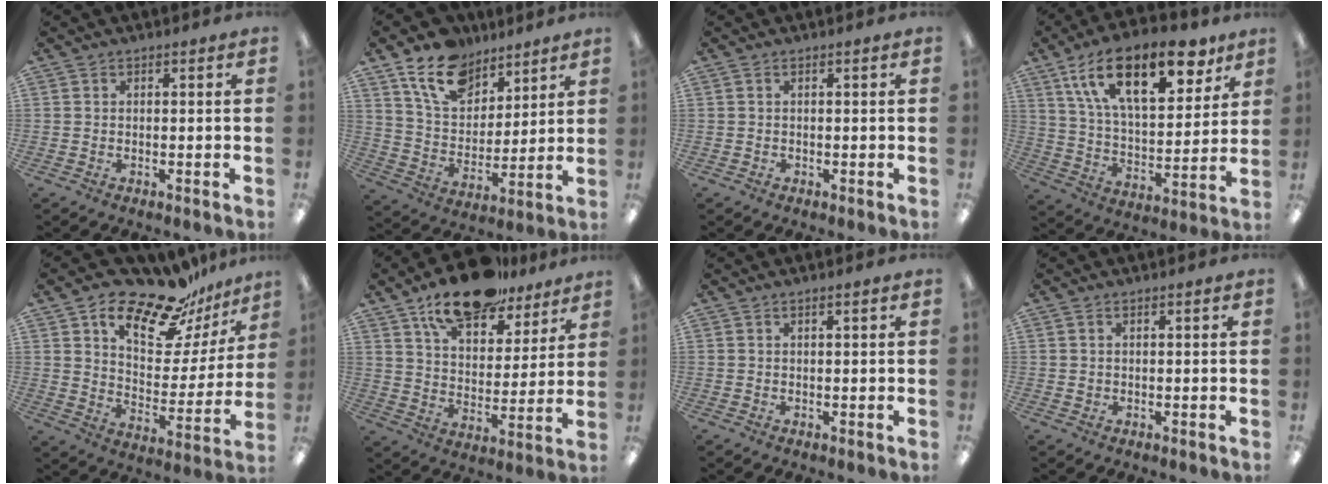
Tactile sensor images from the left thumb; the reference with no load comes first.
{"total": 15.6, "force": [10.4, 9.5, 6.8], "torque": [-0.122, -0.047, 0.196]}
{"total": 0.6, "force": [0.1, 0.4, 0.4], "torque": [-0.009, 0.004, 0.000]}
{"total": 23.0, "force": [13.1, 10.5, 15.7], "torque": [-0.248, -0.051, 0.220]}
{"total": 18.5, "force": [15.4, 6.4, 8.0], "torque": [-0.136, -0.118, 0.265]}
{"total": 15.8, "force": [12.2, 6.5, 7.7], "torque": [-0.125, -0.065, 0.213]}
{"total": 0.9, "force": [0.5, 0.0, 0.8], "torque": [-0.014, 0.000, 0.008]}
{"total": 0.8, "force": [0.3, 0.5, 0.5], "torque": [-0.011, 0.004, 0.005]}